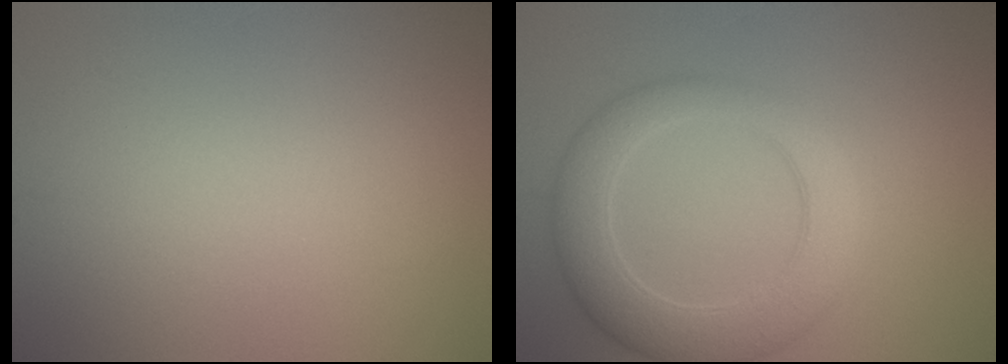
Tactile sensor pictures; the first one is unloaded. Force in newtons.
{"total": 5.7, "press": 5.7, "slide": 0.2}